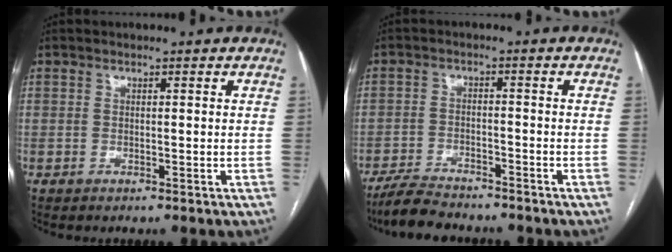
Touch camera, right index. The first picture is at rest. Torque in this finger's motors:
{"motor_torque": [0.15, -0.36, 0.15, 0.01]}